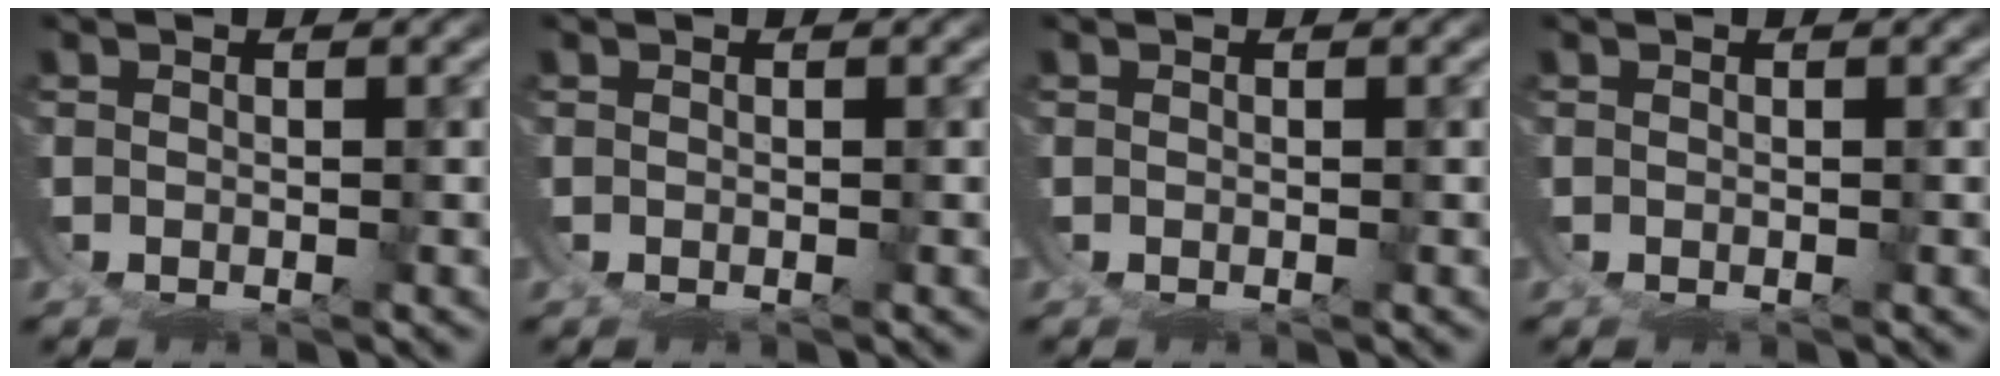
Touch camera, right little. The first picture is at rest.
{"total": 0.0}
{"total": 0.0}
{"total": 0.0}